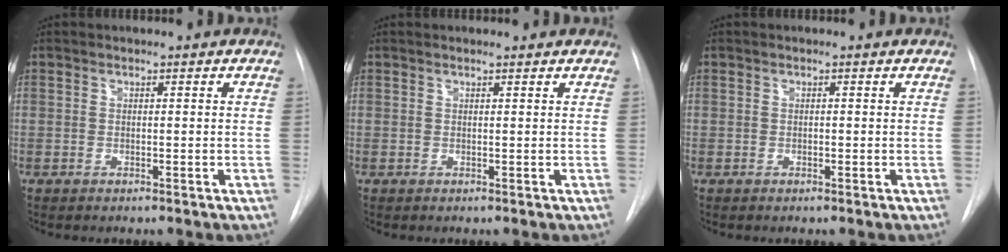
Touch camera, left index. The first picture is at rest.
{"total": 1.5, "force": [1.5, 0.1, 0.4], "torque": [-0.014, 0.012, 0.018]}
{"total": 0.0}